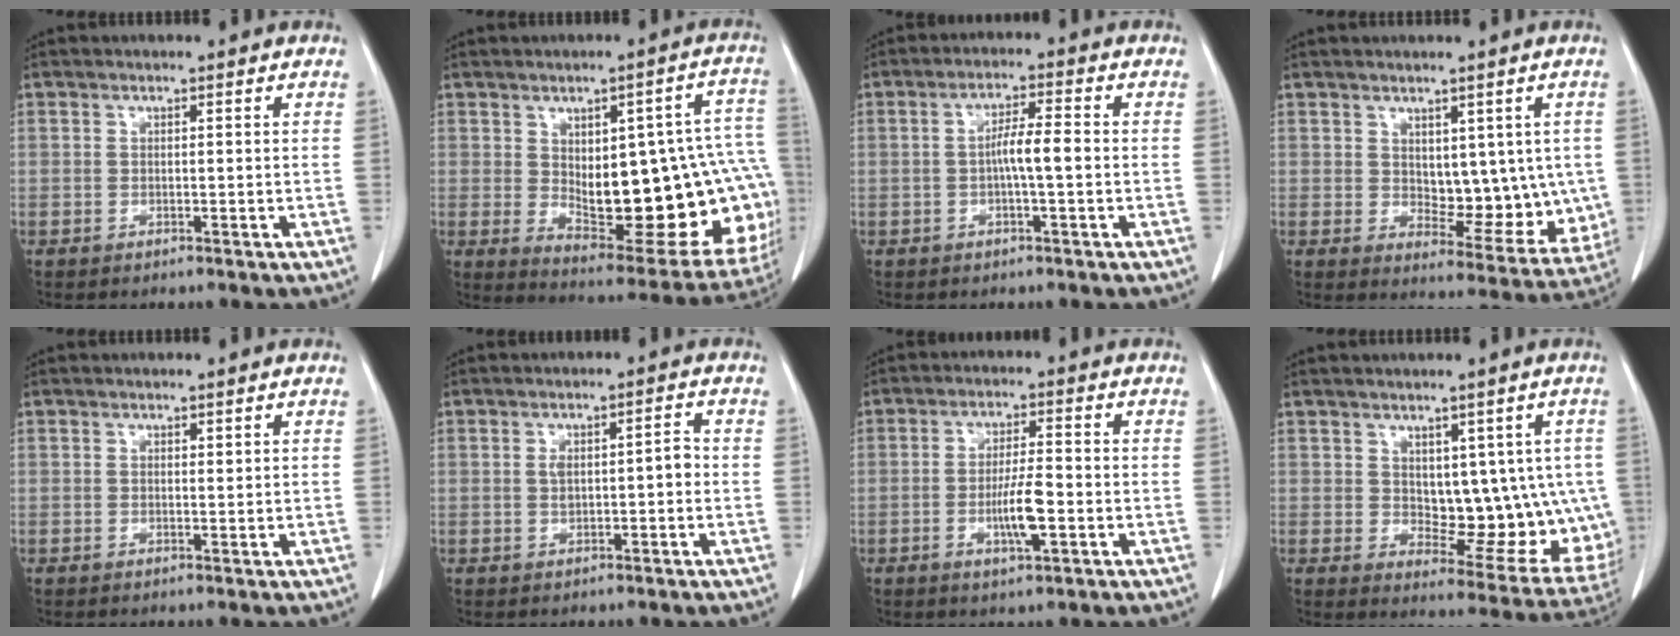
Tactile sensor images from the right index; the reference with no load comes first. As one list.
[{"total": 24.7, "force": [-1.5, 8.9, 23.0], "torque": [-0.216, 0.022, 0.012]}, {"total": 4.4, "force": [-0.6, 0.3, 4.4], "torque": [-0.080, 0.008, -0.010]}, {"total": 9.6, "force": [1.0, 5.4, 7.8], "torque": [-0.083, -0.003, 0.031]}, {"total": 0.0}, {"total": 3.3, "force": [-0.1, 1.3, 3.1], "torque": [-0.053, 0.015, 0.004]}, {"total": 5.9, "force": [-1.7, 0.8, 5.6], "torque": [-0.104, -0.003, -0.026]}, {"total": 12.7, "force": [1.2, 7.1, 10.5], "torque": [-0.111, 0.004, 0.037]}]